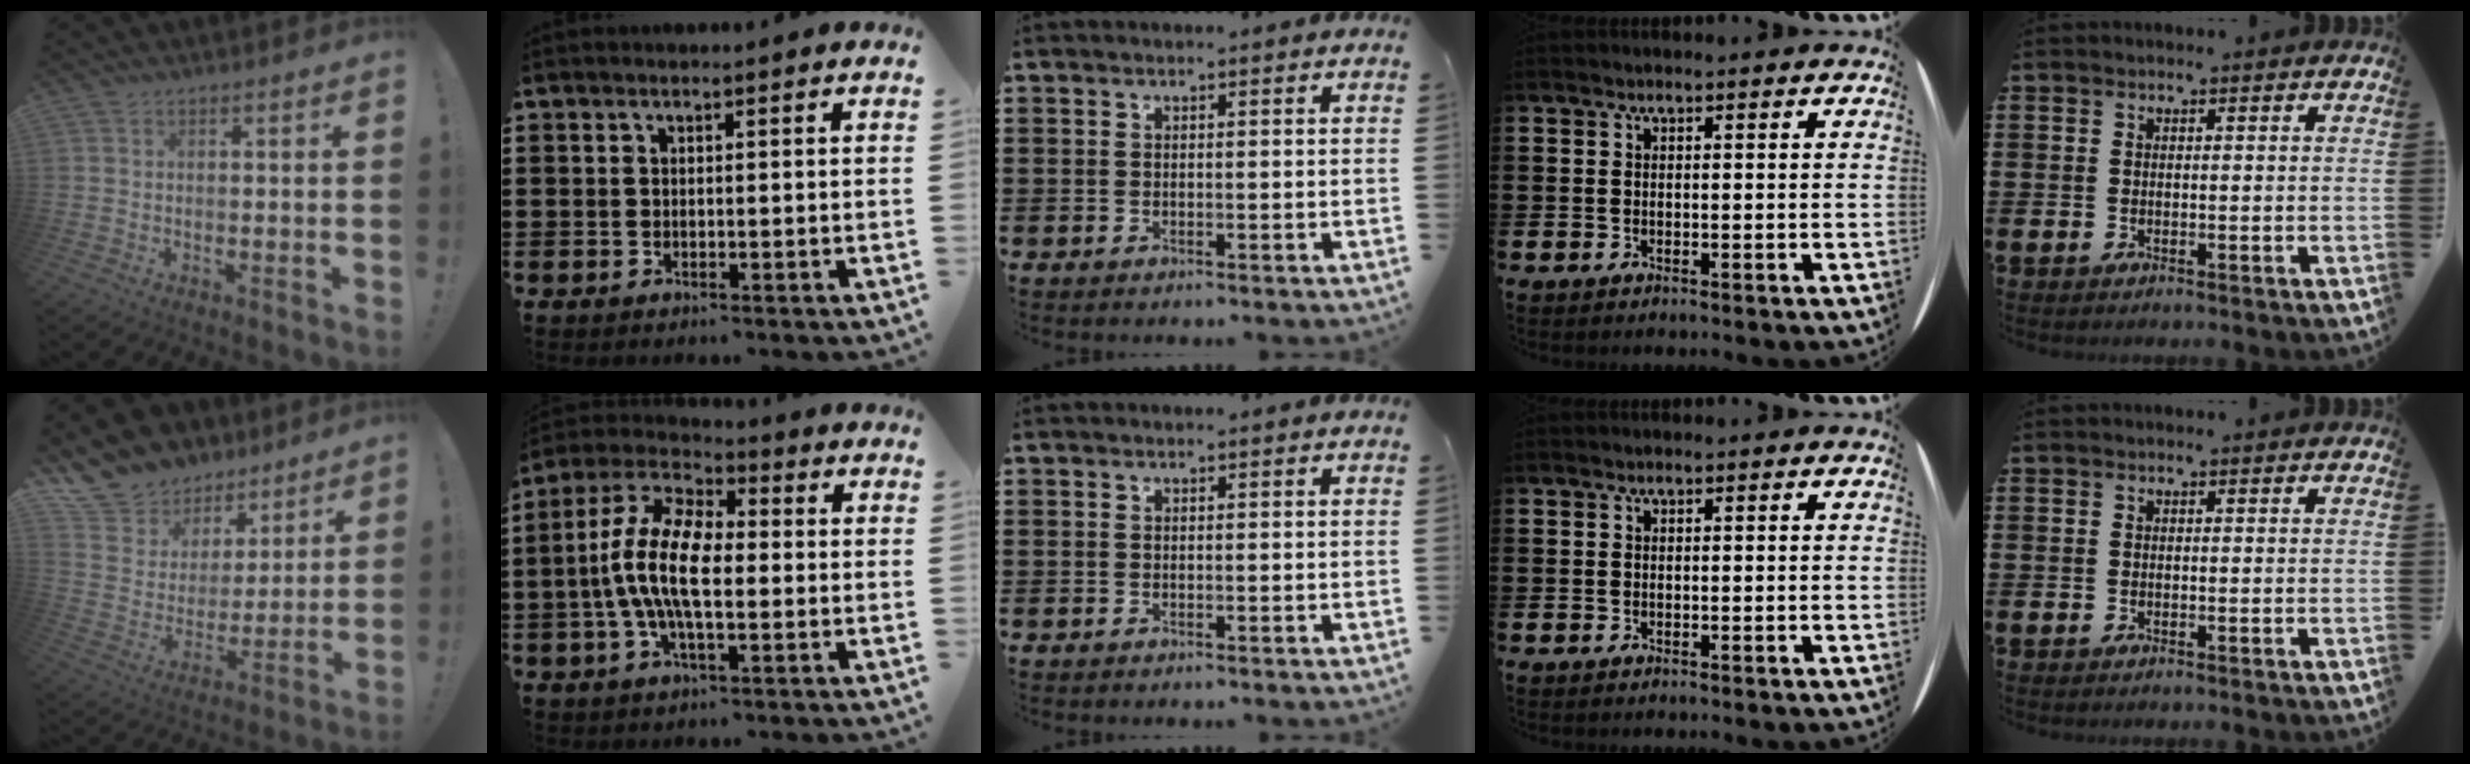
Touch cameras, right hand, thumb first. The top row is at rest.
{"thumb": {"total": 12.6, "force": [9.4, 8.2, 1.9], "torque": [-0.041, -0.075, 0.186]}, "index": {"total": 11.5, "force": [-1.1, 4.8, 10.4], "torque": [-0.243, -0.010, -0.029]}}